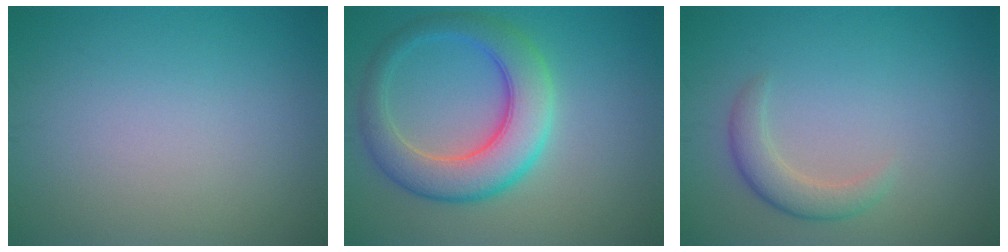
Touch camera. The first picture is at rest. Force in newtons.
{"total": 7.0, "press": 7.0, "slide": 0.3}
{"total": 2.5, "press": 2.5, "slide": 0.1}